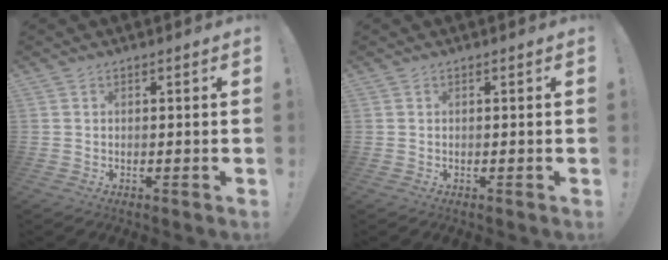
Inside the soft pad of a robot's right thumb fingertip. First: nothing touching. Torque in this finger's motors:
{"motor_torque": [0.00, 0.00, -0.01, 0.04, 0.02]}